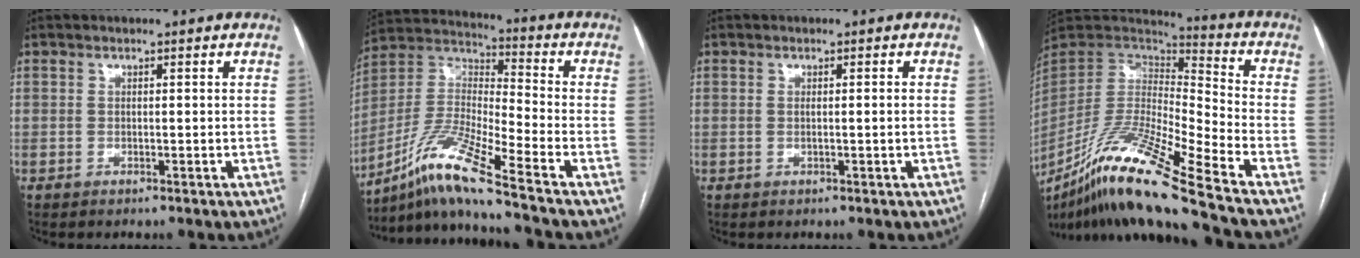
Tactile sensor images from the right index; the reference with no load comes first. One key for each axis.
{"total": 13.1, "fx": -9.7, "fy": -1.4, "fz": 8.7, "tx": -0.192, "ty": -0.002, "tz": -0.186}
{"total": 1.1, "fx": -0.2, "fy": -0.2, "fz": 1.0, "tx": -0.020, "ty": 0.002, "tz": 0.001}
{"total": 21.2, "fx": -14.5, "fy": -0.2, "fz": 15.5, "tx": -0.319, "ty": -0.038, "tz": -0.273}